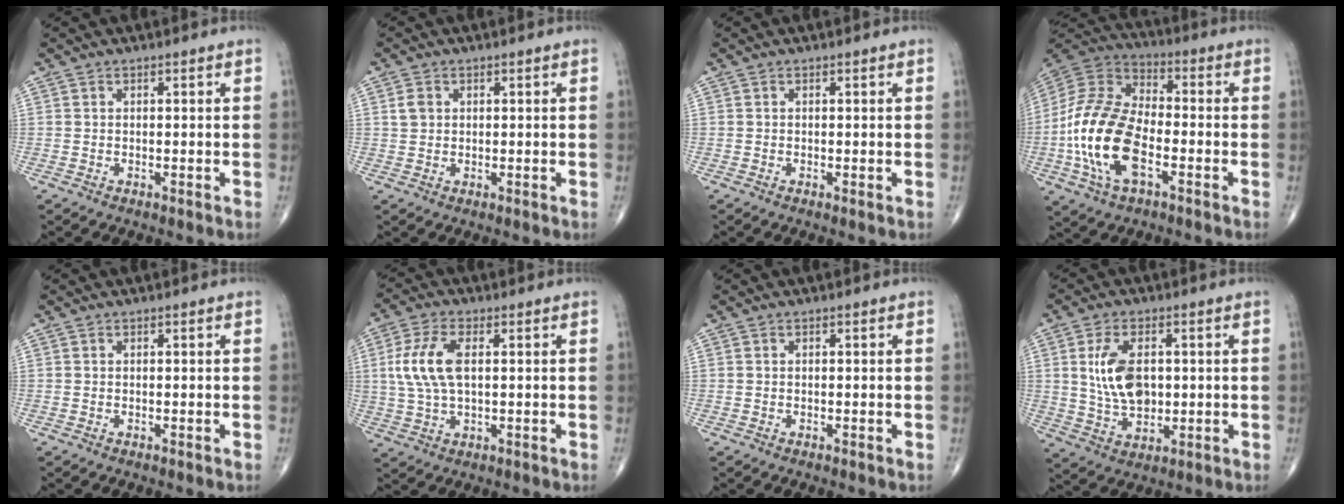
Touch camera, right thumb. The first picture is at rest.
{"total": 2.2, "force": [0.6, 1.8, 1.1], "torque": [-0.017, 0.001, 0.014]}
{"total": 0.0}
{"total": 18.7, "force": [-4.9, 9.8, 15.1], "torque": [-0.308, 0.024, -0.096]}
{"total": 0.0}
{"total": 9.5, "force": [1.5, 4.7, 8.1], "torque": [-0.180, 0.005, 0.030]}
{"total": 0.0}
{"total": 10.1, "force": [1.4, 6.0, 8.0], "torque": [-0.142, -0.007, 0.035]}